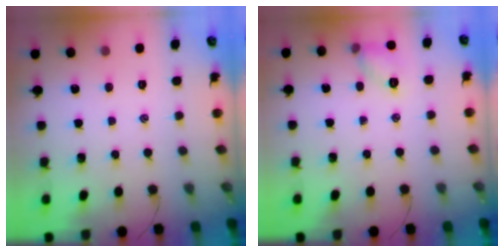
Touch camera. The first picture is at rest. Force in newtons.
{"total": 7.8, "press": 7.8, "slide": 0.5}